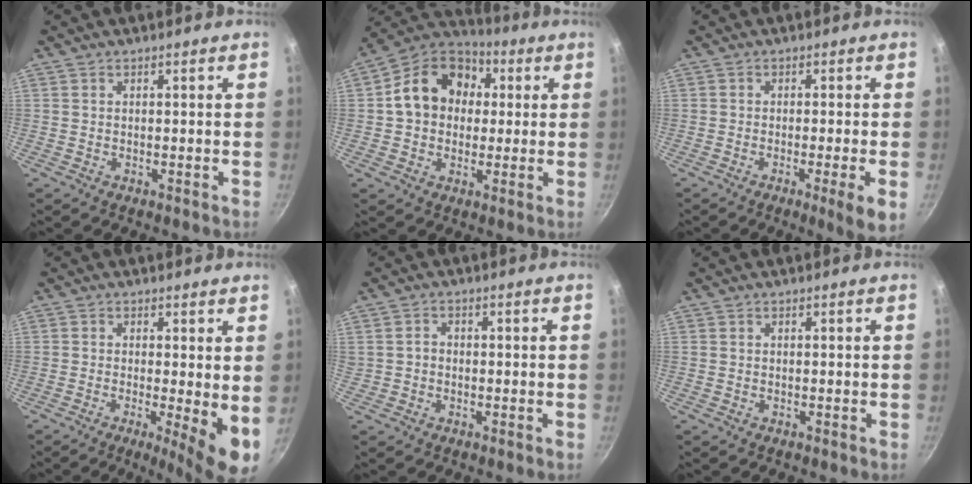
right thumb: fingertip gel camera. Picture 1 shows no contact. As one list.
[{"total": 15.5, "force": [2.5, 12.4, 8.9], "torque": [-0.120, 0.029, 0.025]}, {"total": 5.4, "force": [-1.7, 0.2, 5.2], "torque": [-0.081, 0.000, -0.025]}, {"total": 8.0, "force": [-0.6, 1.7, 7.8], "torque": [-0.102, -0.018, -0.007]}, {"total": 1.9, "force": [-0.3, 1.7, 0.9], "torque": [-0.007, 0.012, -0.005]}, {"total": 0.0}]